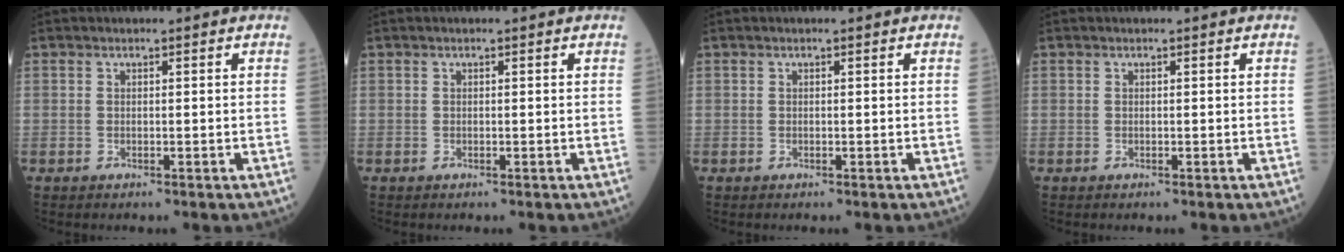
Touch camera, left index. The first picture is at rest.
{"total": 0.0}
{"total": 0.0}
{"total": 0.0}